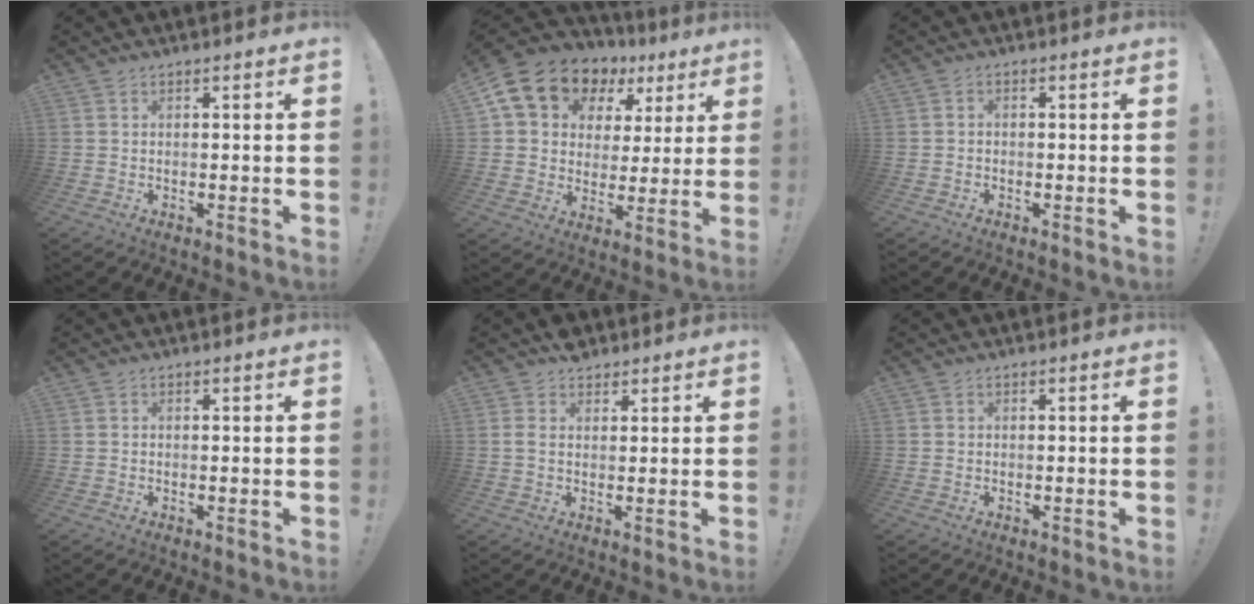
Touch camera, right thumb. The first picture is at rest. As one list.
[{"total": 14.3, "force": [7.9, 10.1, 6.4], "torque": [-0.107, -0.042, 0.153]}, {"total": 1.1, "force": [-1.0, 0.3, 0.4], "torque": [-0.012, 0.006, -0.017]}, {"total": 0.0}, {"total": 4.0, "force": [2.4, 2.5, 2.0], "torque": [-0.033, -0.006, 0.044]}, {"total": 0.0}]